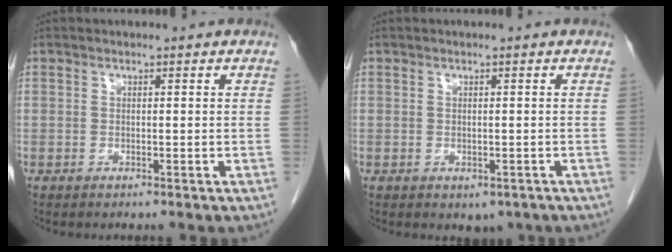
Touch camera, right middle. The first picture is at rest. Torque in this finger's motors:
{"motor_torque": [0.01, 0.00, 0.01, 0.01]}